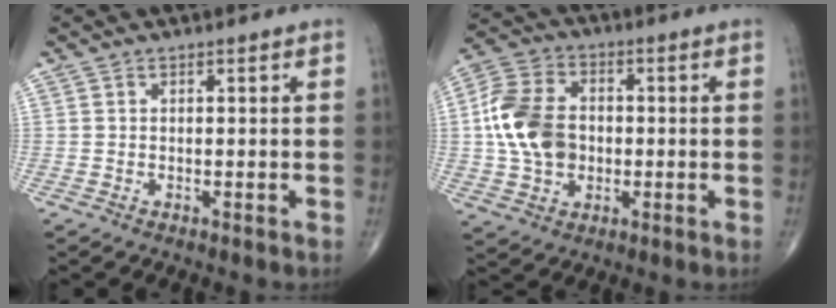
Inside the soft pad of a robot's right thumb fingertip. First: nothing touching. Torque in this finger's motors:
{"motor_torque": [0.18, 0.30, 0.97, 0.25, 0.15]}